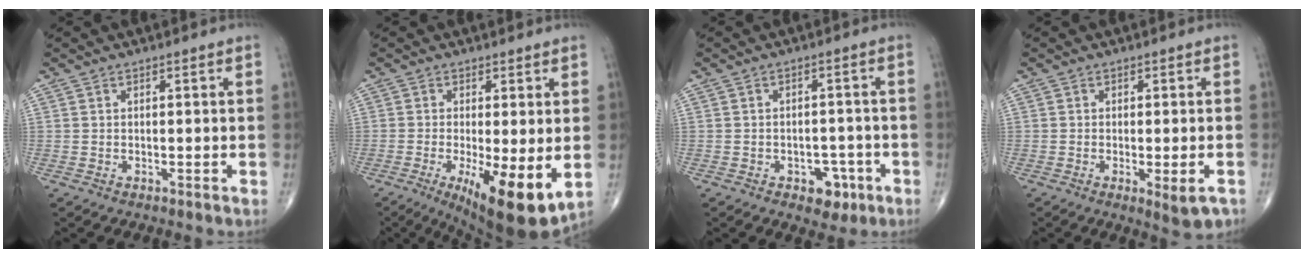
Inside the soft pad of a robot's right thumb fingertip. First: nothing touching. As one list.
[{"total": 12.6, "force": [-2.9, 3.6, 11.7], "torque": [-0.180, -0.028, -0.038]}, {"total": 5.1, "force": [-2.5, 3.4, 2.8], "torque": [-0.010, 0.018, -0.029]}, {"total": 4.6, "force": [-1.8, 1.3, 4.1], "torque": [-0.054, -0.008, -0.021]}]